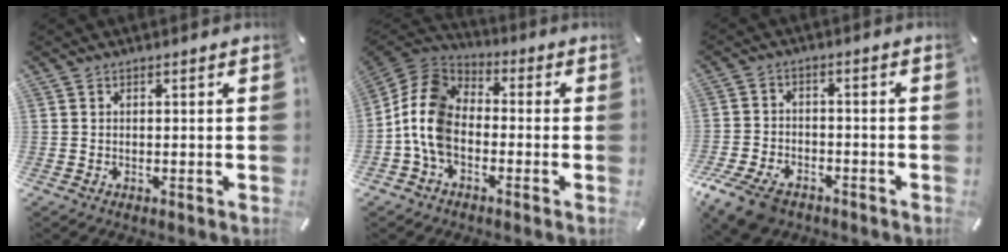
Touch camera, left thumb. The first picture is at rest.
{"total": 11.8, "force": [-3.9, 8.3, 7.5], "torque": [-0.176, 0.017, -0.077]}
{"total": 8.9, "force": [-5.7, 5.2, 4.3], "torque": [-0.096, 0.023, -0.106]}